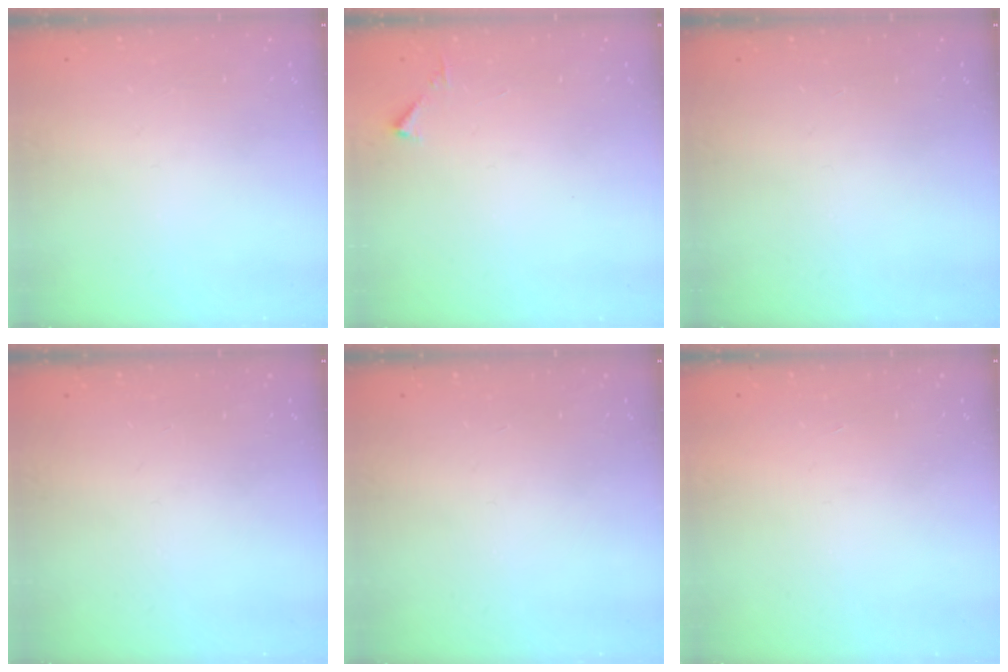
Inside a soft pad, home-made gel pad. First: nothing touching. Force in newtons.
{"total": 3.3, "press": 3.2, "slide": 0.4}
{"total": 0.0}
{"total": 0.0}
{"total": 0.0}
{"total": 1.7, "press": 1.7, "slide": 0.1}